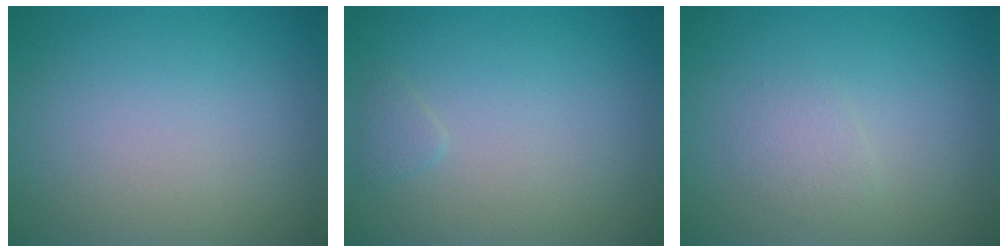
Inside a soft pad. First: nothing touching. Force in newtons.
{"total": 0.6, "press": 0.6, "slide": 0.0}
{"total": 1.3, "press": 1.3, "slide": 0.2}